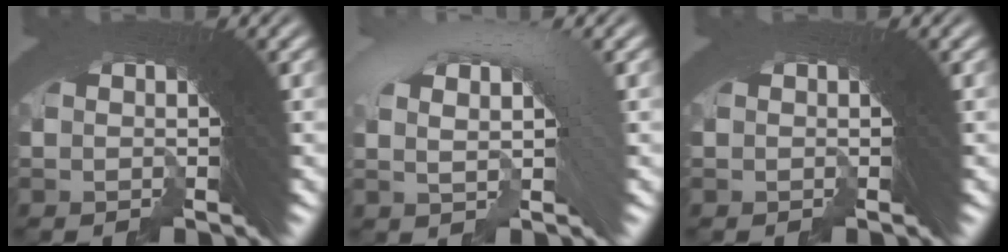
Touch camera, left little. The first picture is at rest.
{"total": 4.3, "force": [0.8, 2.2, 3.6], "torque": [-0.051, 0.020, 0.004]}
{"total": 0.0}